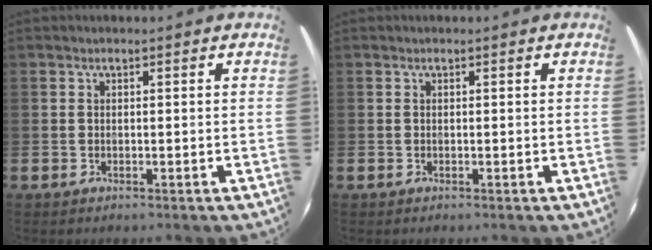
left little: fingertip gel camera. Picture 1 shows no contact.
{"total": 0.0}